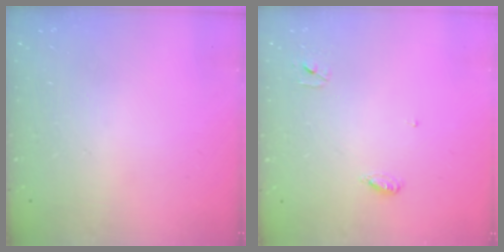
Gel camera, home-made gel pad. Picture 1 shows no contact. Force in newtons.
{"total": 3.4, "press": 3.4, "slide": 0.3}